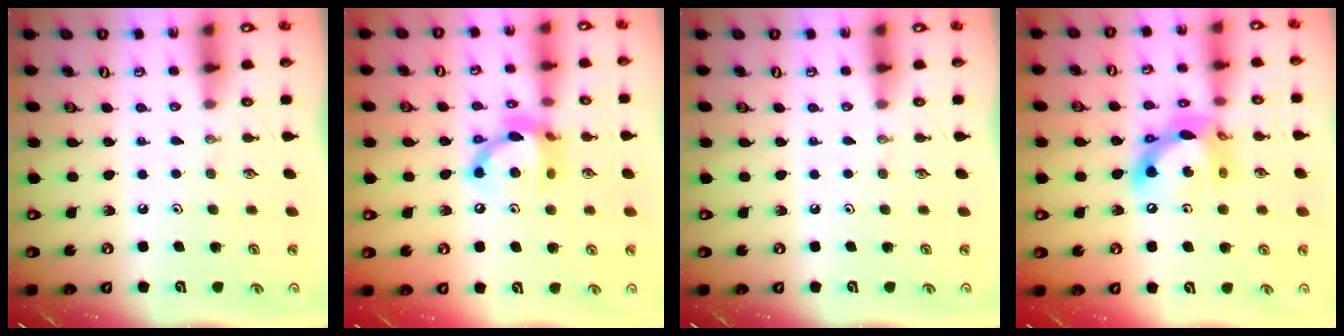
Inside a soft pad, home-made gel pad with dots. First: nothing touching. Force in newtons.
{"total": 13.1, "press": 13.1, "slide": 0.8}
{"total": 0.0}
{"total": 13.5, "press": 13.5, "slide": 1.1}